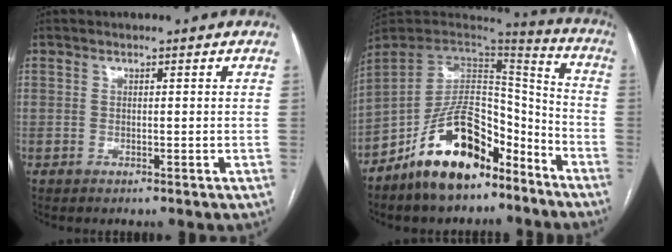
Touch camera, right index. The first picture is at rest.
{"total": 17.8, "force": [-11.5, 9.0, 10.2], "torque": [-0.168, 0.040, -0.194]}